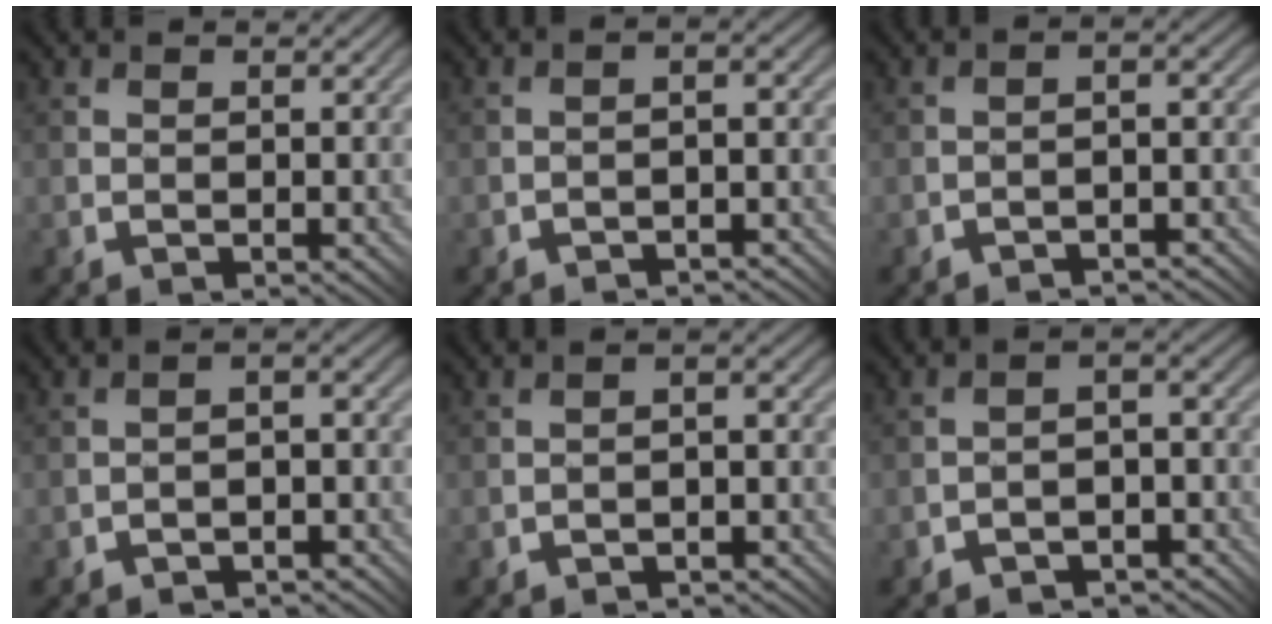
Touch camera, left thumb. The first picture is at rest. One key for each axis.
{"total": 2.0, "fx": -1.8, "fy": 0.2, "fz": 0.7, "tx": -0.011, "ty": 0.014, "tz": -0.036}
{"total": 2.2, "fx": -1.9, "fy": 0.1, "fz": 1.0, "tx": -0.014, "ty": 0.015, "tz": -0.038}
{"total": 2.8, "fx": -2.4, "fy": 0.9, "fz": 1.0, "tx": -0.008, "ty": 0.009, "tz": -0.050}
{"total": 2.0, "fx": -1.8, "fy": 0.4, "fz": 0.7, "tx": -0.009, "ty": 0.012, "tz": -0.037}
{"total": 4.0, "fx": -3.3, "fy": 1.7, "fz": 1.5, "tx": -0.013, "ty": -0.001, "tz": -0.064}